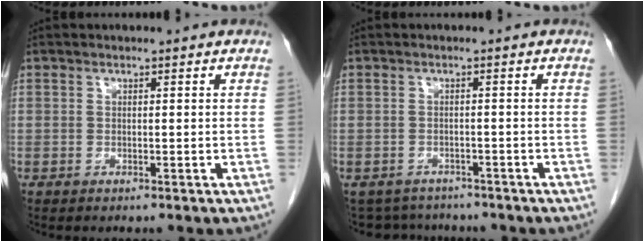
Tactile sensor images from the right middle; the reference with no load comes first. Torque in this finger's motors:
{"motor_torque": [0.17, -0.55, -0.08, -0.02]}